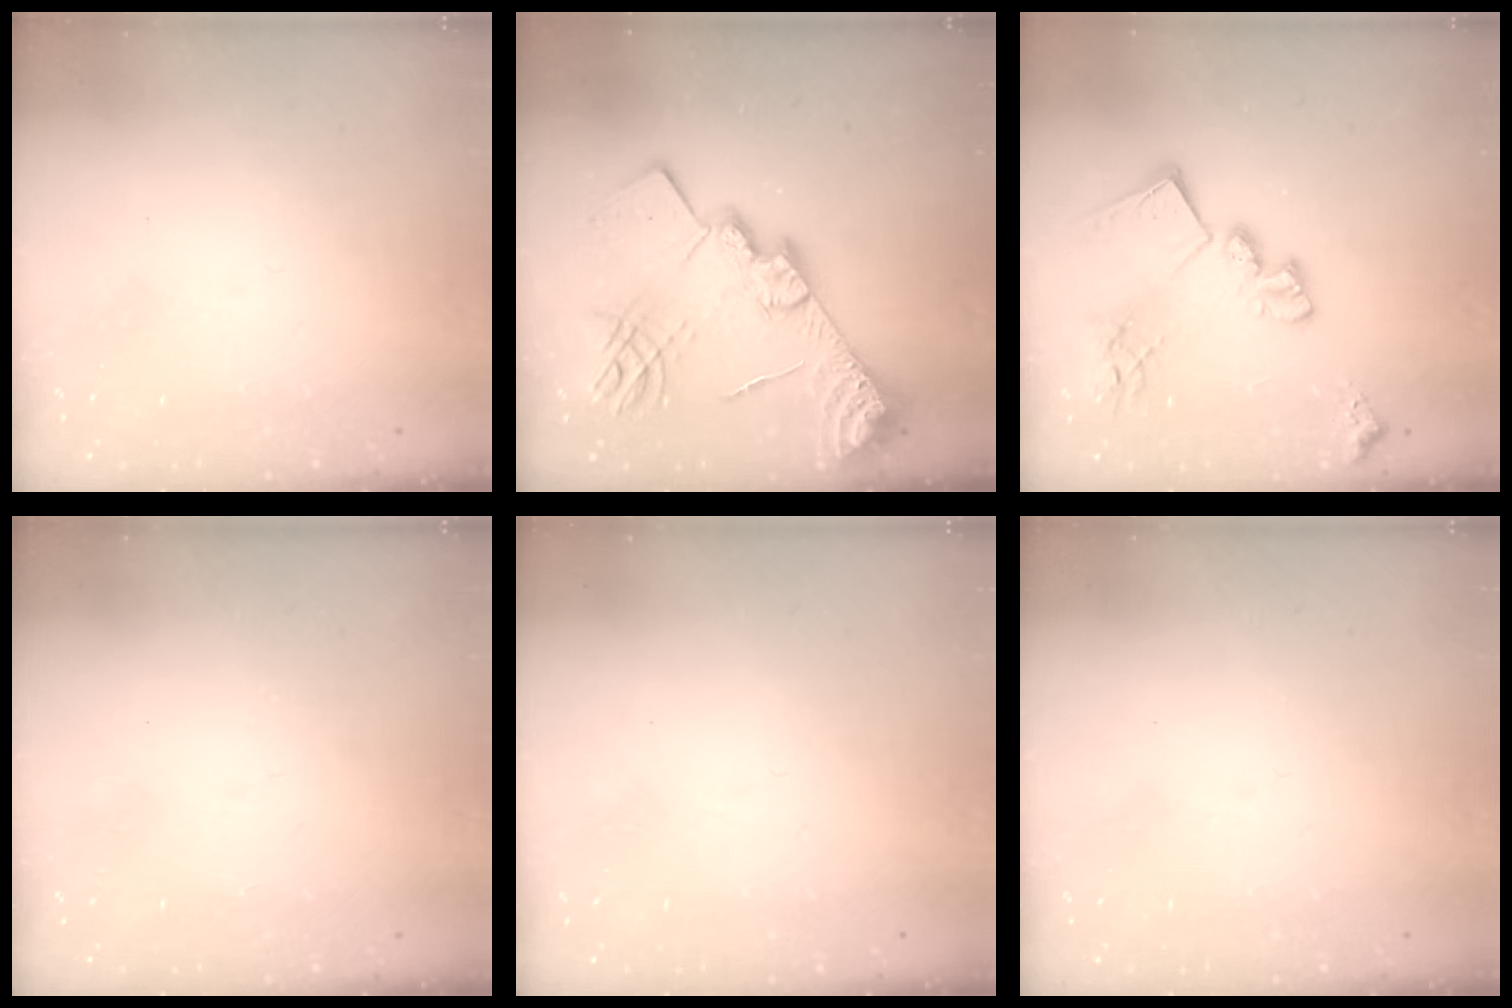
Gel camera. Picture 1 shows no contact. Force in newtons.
{"total": 24.3, "press": 24.2, "slide": 2.0}
{"total": 19.7, "press": 19.6, "slide": 1.4}
{"total": 1.3, "press": 1.1, "slide": 0.7}
{"total": 0.0}
{"total": 0.0}